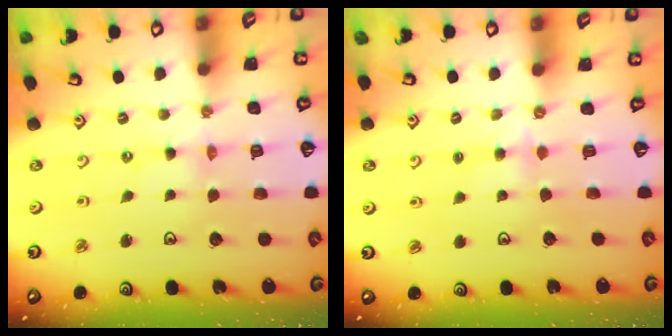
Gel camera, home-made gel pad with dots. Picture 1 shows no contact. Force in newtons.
{"total": 2.7, "press": 2.7, "slide": 0.4}